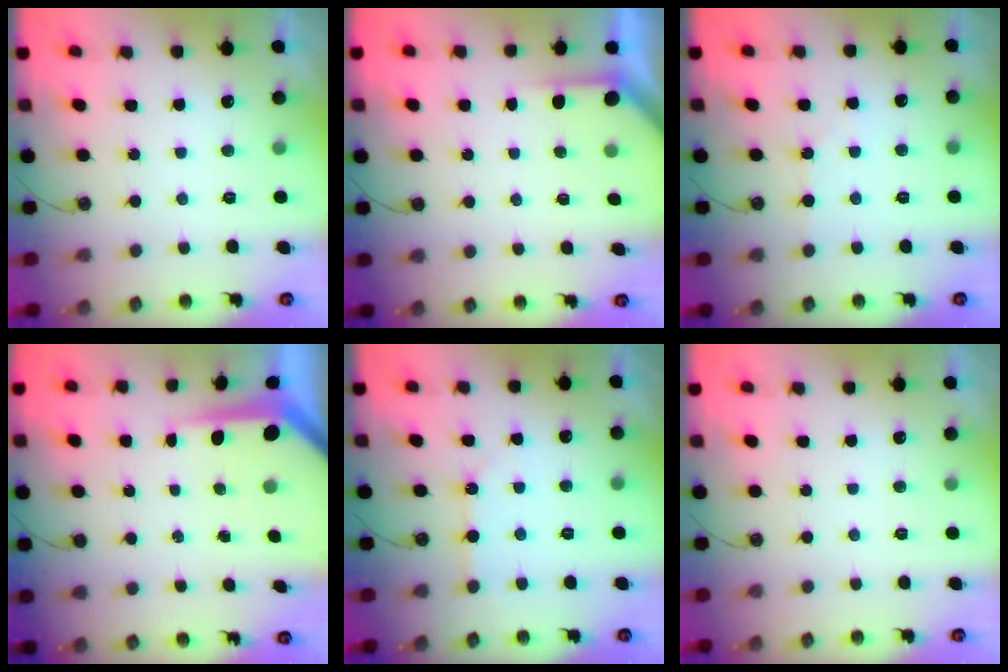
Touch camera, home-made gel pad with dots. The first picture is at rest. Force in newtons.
{"total": 1.9, "press": 1.9, "slide": 0.2}
{"total": 3.5, "press": 3.5, "slide": 0.6}
{"total": 6.2, "press": 6.2, "slide": 0.5}
{"total": 2.5, "press": 2.5, "slide": 0.4}
{"total": 0.0}